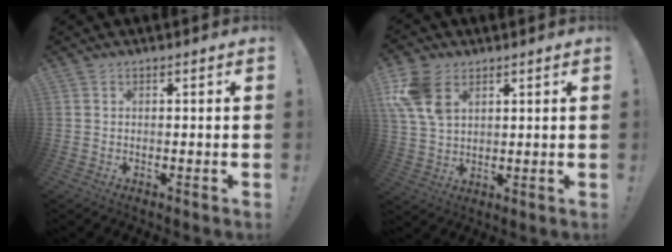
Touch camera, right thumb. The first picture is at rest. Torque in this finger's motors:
{"motor_torque": [1.13, 1.16, 0.29, 0.26, 0.06]}